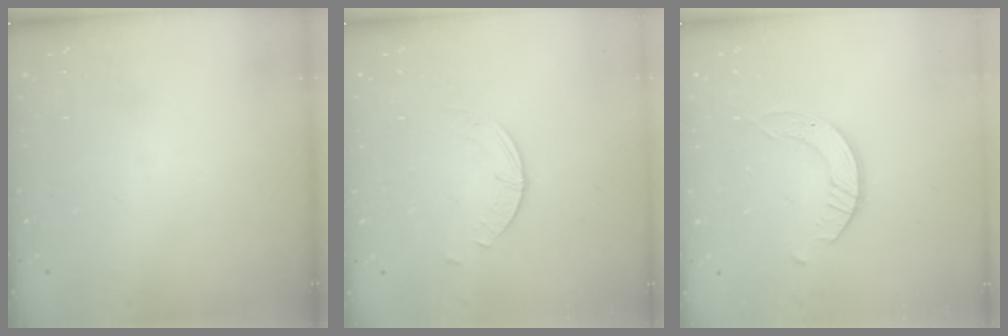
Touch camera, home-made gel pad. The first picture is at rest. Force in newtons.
{"total": 0.9, "press": 0.9, "slide": 0.2}
{"total": 2.5, "press": 2.5, "slide": 0.3}